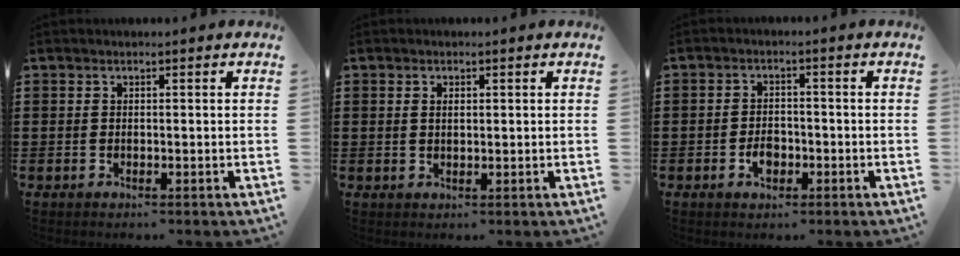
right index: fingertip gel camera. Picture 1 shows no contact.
{"total": 1.2, "force": [0.3, 0.6, 1.0], "torque": [-0.021, 0.005, 0.005]}
{"total": 2.9, "force": [-1.2, 1.8, 1.9], "torque": [-0.029, -0.003, -0.023]}